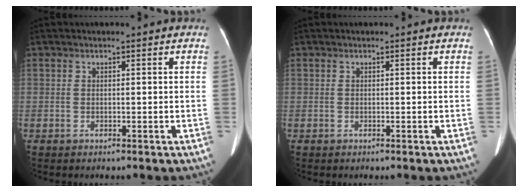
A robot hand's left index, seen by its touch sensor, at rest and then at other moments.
{"total": 0.0}